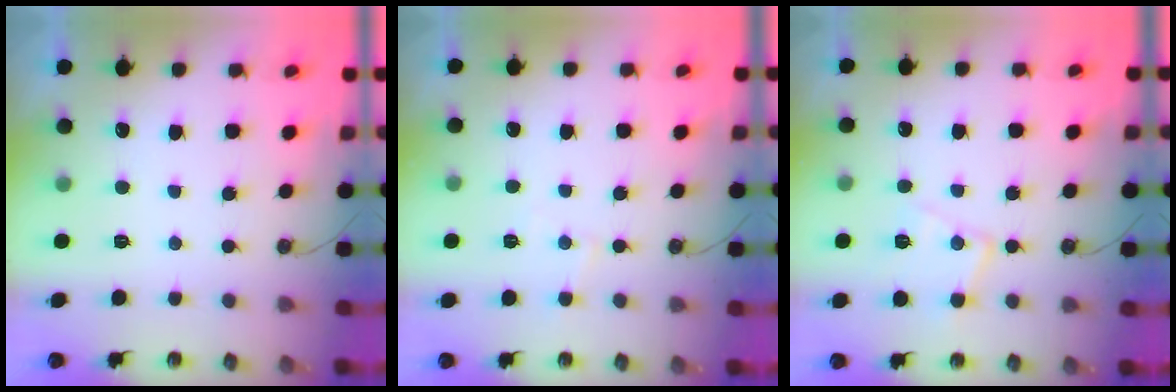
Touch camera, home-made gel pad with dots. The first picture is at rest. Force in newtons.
{"total": 4.3, "press": 4.2, "slide": 0.7}
{"total": 10.7, "press": 10.7, "slide": 0.7}